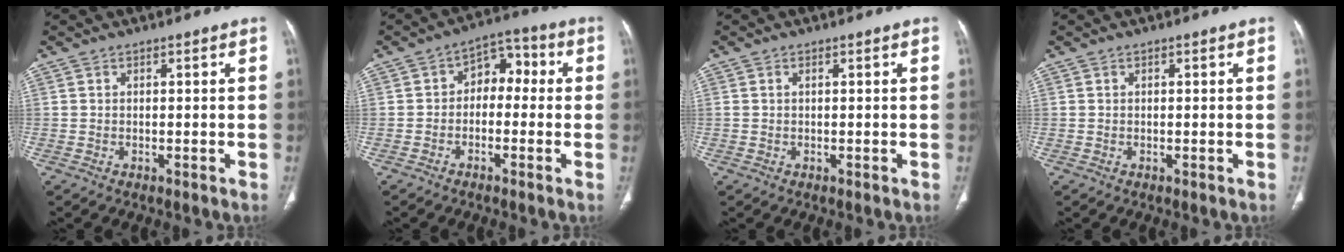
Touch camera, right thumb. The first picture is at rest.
{"total": 6.9, "force": [-0.2, 4.8, 4.9], "torque": [-0.040, 0.036, -0.019]}
{"total": 0.5, "force": [0.2, 0.2, 0.4], "torque": [-0.013, 0.004, 0.005]}
{"total": 0.0}